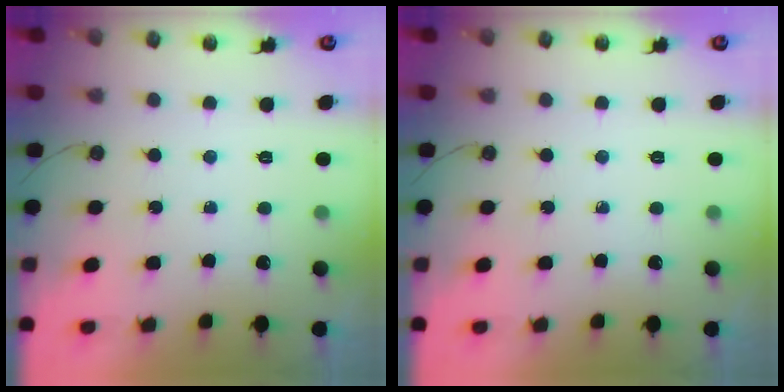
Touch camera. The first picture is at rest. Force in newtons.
{"total": 0.0}